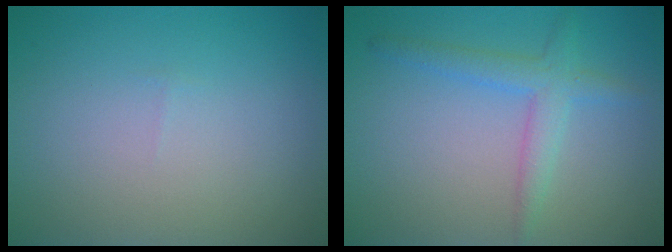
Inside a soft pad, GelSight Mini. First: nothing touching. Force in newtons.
{"total": 2.8, "press": 2.8, "slide": 0.2}